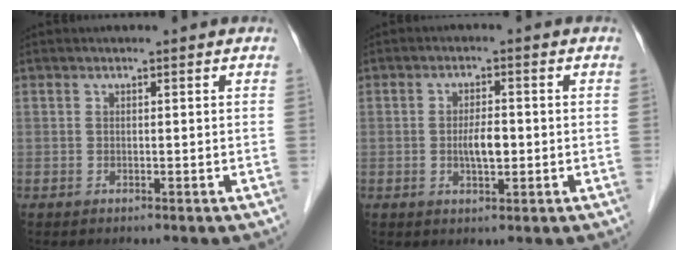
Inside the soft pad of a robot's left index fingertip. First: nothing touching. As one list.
[{"total": 3.7, "force": [-0.5, 1.2, 3.4], "torque": [-0.063, -0.001, -0.009]}]